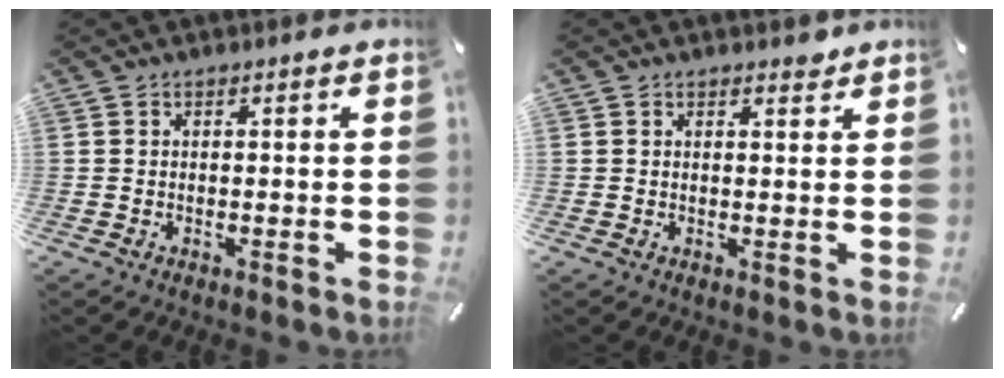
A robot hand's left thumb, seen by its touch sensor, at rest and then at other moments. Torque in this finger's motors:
{"motor_torque": [-0.10, 0.03, -0.51, 0.05, -0.04]}